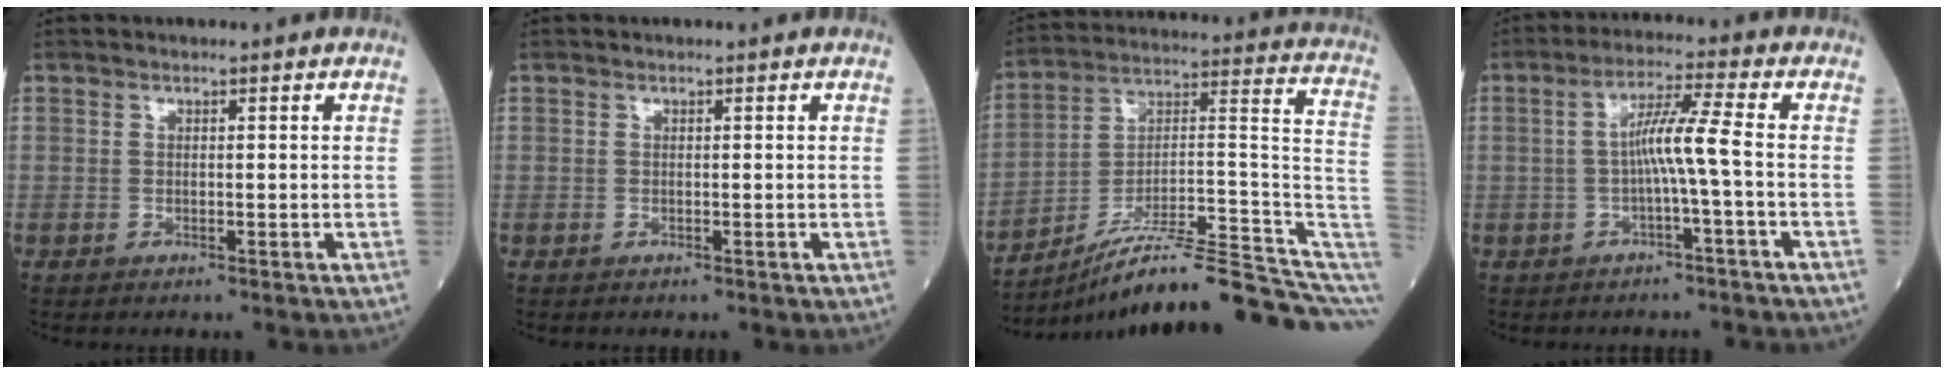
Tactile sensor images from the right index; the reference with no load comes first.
{"total": 0.0}
{"total": 21.3, "force": [-17.1, 0.7, 12.8], "torque": [-0.119, 0.054, -0.258]}
{"total": 5.6, "force": [-1.0, -0.8, 5.5], "torque": [-0.102, 0.019, -0.017]}